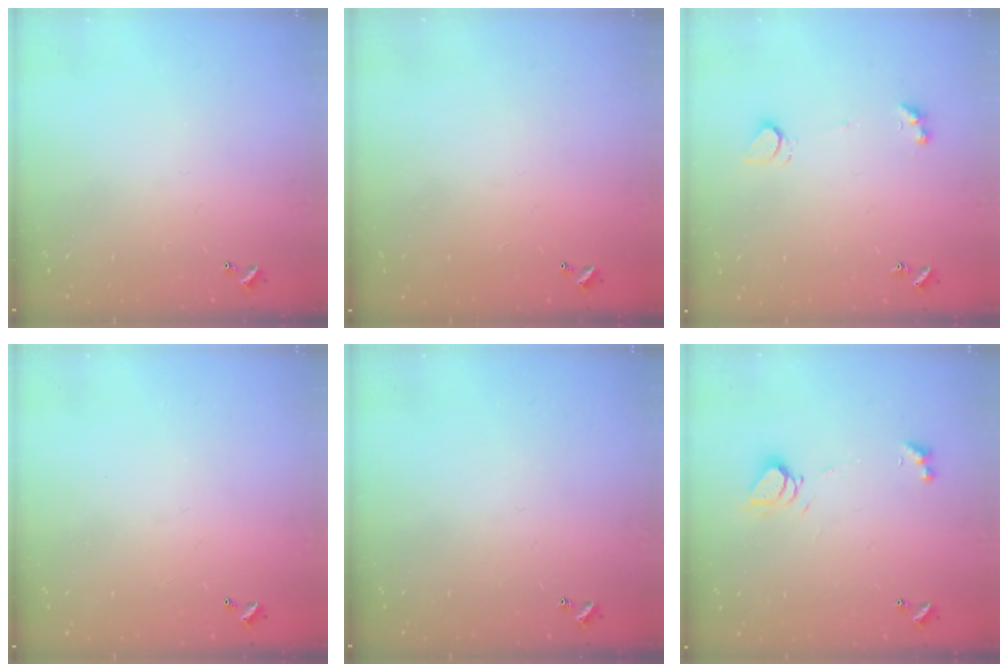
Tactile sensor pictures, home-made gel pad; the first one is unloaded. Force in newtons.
{"total": 2.8, "press": 2.8, "slide": 0.1}
{"total": 1.4, "press": 1.2, "slide": 0.6}
{"total": 2.7, "press": 2.7, "slide": 0.1}
{"total": 0.0}
{"total": 5.5, "press": 5.4, "slide": 0.8}